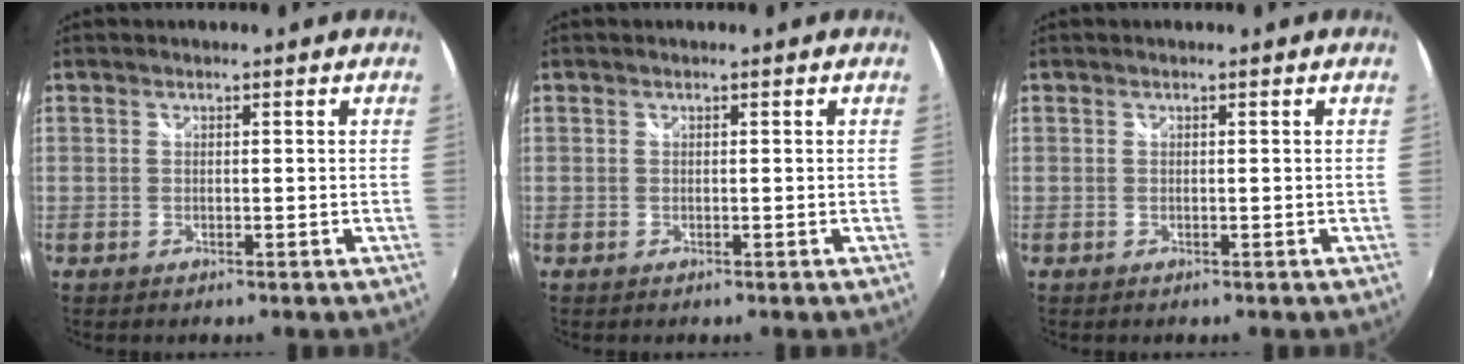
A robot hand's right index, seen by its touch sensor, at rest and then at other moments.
{"total": 0.0}
{"total": 0.0}